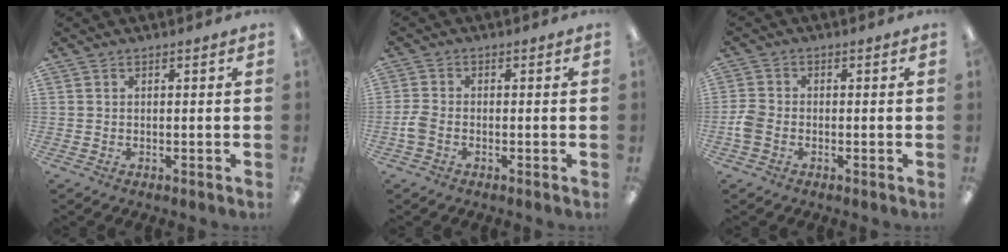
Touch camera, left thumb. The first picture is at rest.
{"total": 3.2, "force": [-1.2, 2.0, 2.2], "torque": [-0.050, 0.002, -0.024]}
{"total": 3.9, "force": [-1.3, 2.7, 2.4], "torque": [-0.051, 0.004, -0.026]}